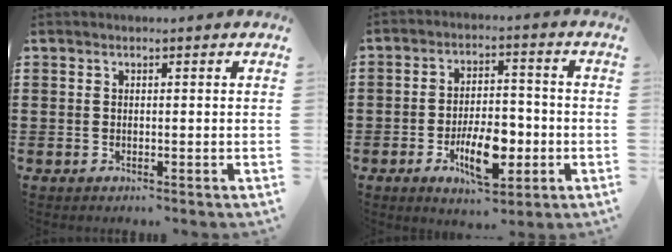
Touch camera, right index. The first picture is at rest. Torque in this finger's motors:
{"motor_torque": [0.56, -0.14, 0.76, 0.13]}